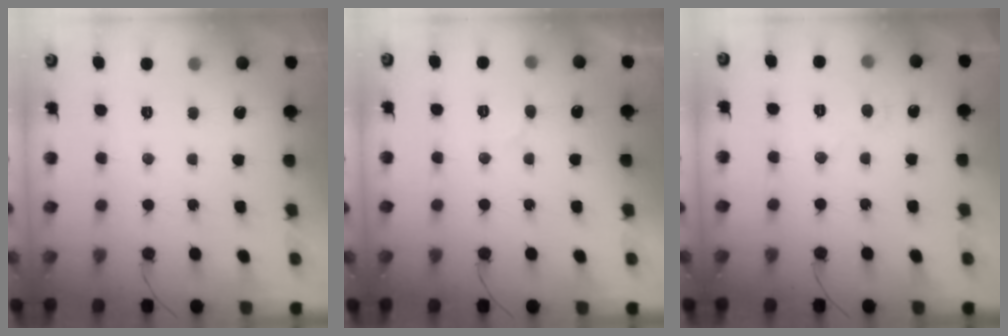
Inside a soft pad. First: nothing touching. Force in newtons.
{"total": 5.7, "press": 5.6, "slide": 0.4}
{"total": 6.4, "press": 6.4, "slide": 0.5}